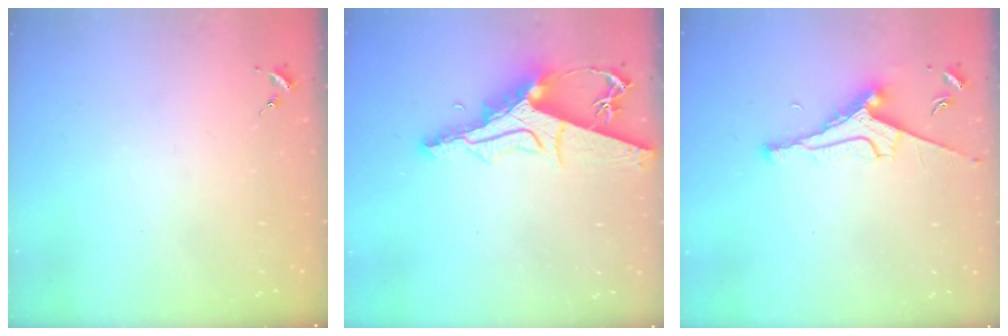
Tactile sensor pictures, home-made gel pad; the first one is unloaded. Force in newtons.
{"total": 13.2, "press": 13.1, "slide": 1.4}
{"total": 9.1, "press": 9.0, "slide": 1.3}